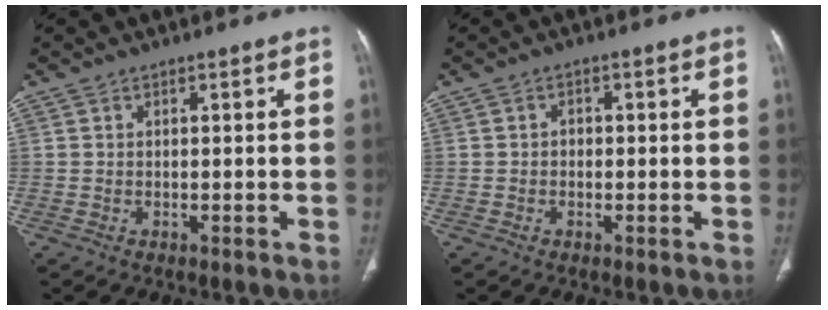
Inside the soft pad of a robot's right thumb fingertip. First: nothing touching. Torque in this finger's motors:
{"motor_torque": [-0.07, 0.05, -0.04, 0.14, 0.03]}